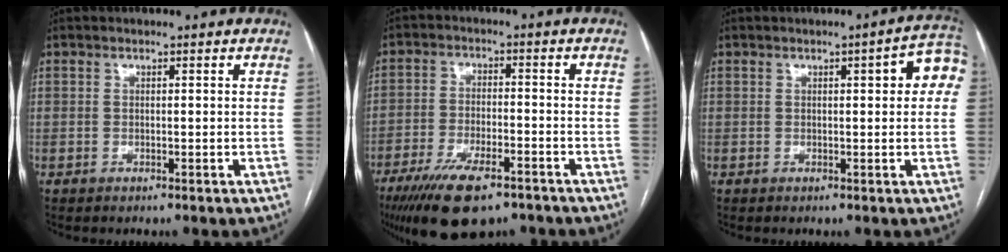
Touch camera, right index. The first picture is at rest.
{"total": 12.8, "force": [-9.0, 4.0, 8.2], "torque": [-0.146, -0.017, -0.147]}
{"total": 5.6, "force": [1.4, 1.3, 5.2], "torque": [-0.054, 0.017, 0.008]}